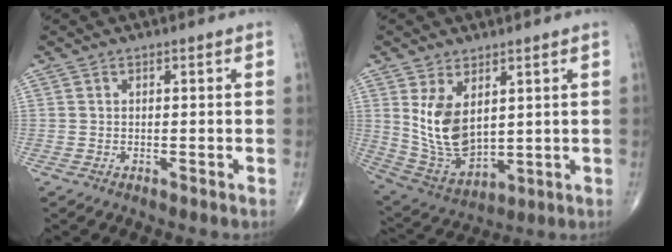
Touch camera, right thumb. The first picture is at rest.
{"total": 11.6, "force": [3.1, 6.6, 9.0], "torque": [-0.155, -0.025, 0.082]}